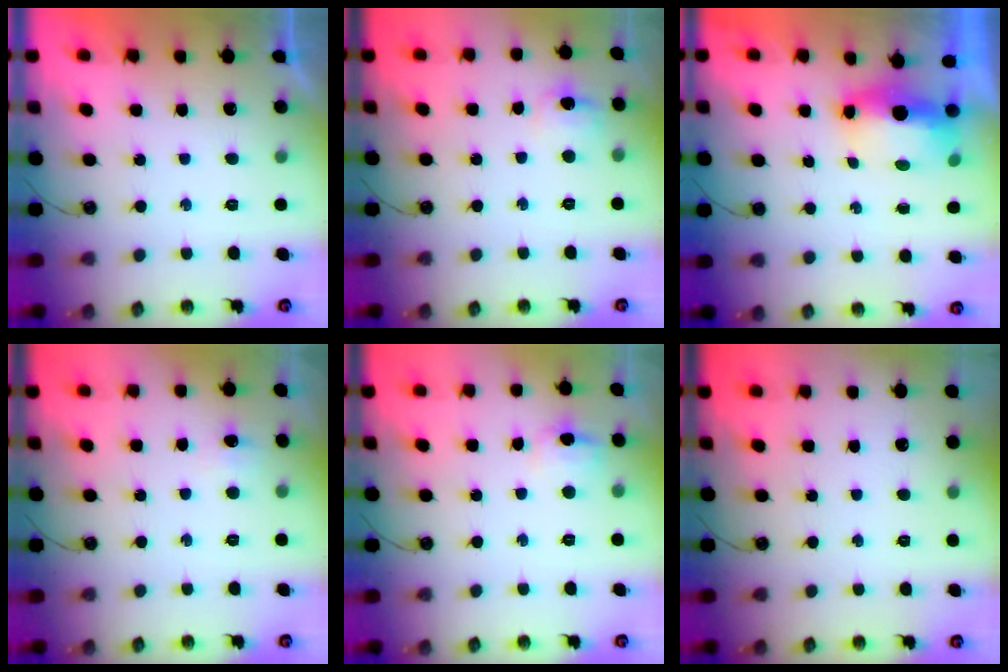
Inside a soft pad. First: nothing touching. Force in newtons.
{"total": 6.6, "press": 6.6, "slide": 0.7}
{"total": 7.0, "press": 7.0, "slide": 0.3}
{"total": 11.1, "press": 3.6, "slide": 10.5}
{"total": 9.1, "press": 5.0, "slide": 7.6}
{"total": 0.0}